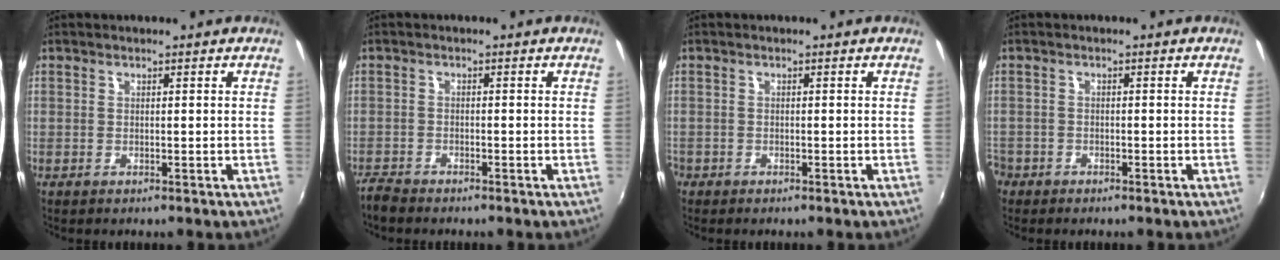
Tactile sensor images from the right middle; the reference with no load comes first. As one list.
[{"total": 3.1, "force": [-2.9, 0.7, 0.6], "torque": [-0.024, -0.013, -0.062]}, {"total": 1.3, "force": [-1.0, 0.8, 0.1], "torque": [-0.009, 0.002, -0.020]}, {"total": 3.5, "force": [-2.4, 2.5, 0.5], "torque": [-0.029, 0.002, -0.047]}]